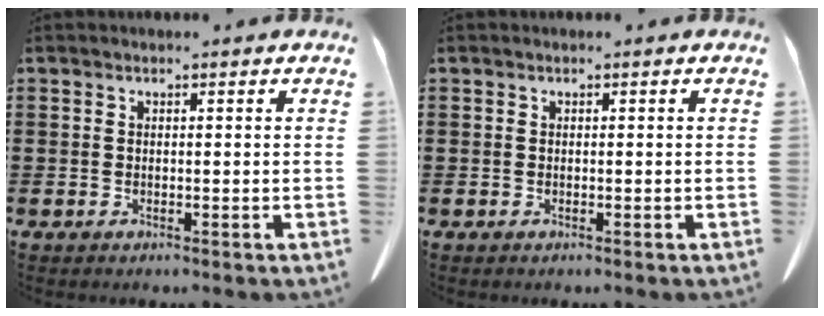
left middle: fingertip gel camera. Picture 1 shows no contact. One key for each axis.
{"total": 0.0}